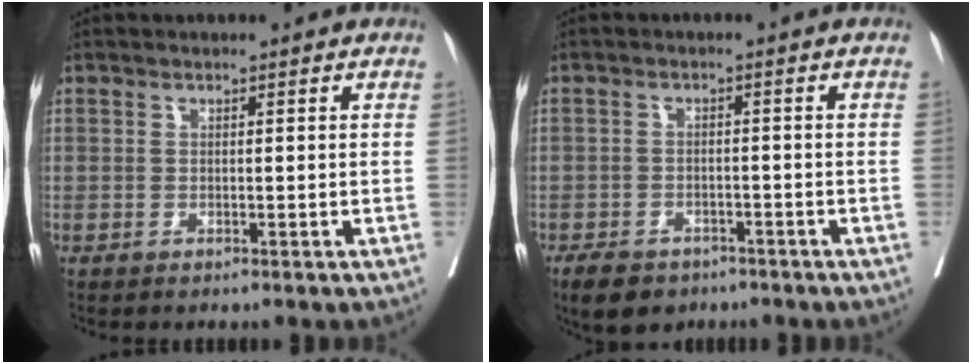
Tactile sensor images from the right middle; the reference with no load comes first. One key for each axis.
{"total": 6.2, "fx": -4.6, "fy": 3.3, "fz": 2.5, "tx": -0.042, "ty": -0.004, "tz": -0.066}